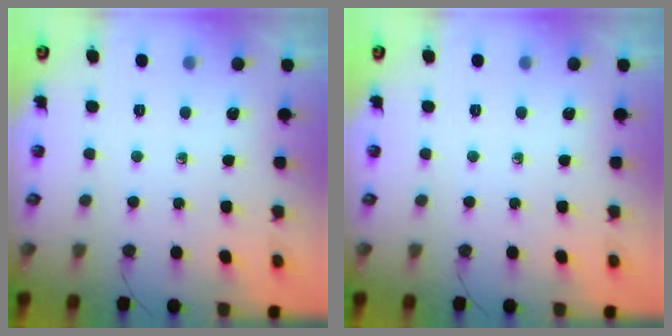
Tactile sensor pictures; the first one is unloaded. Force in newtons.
{"total": 0.0}